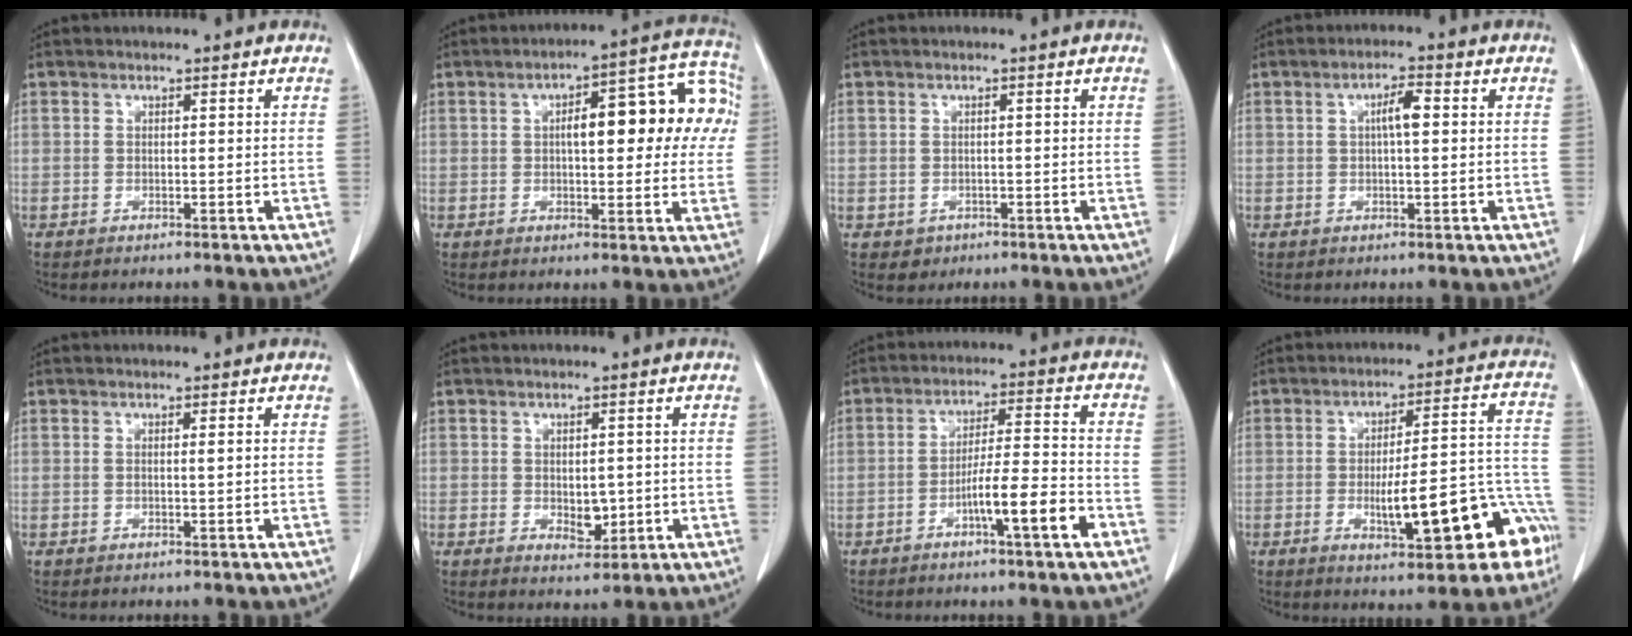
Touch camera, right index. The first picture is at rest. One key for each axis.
{"total": 15.4, "fx": 2.6, "fy": 5.2, "fz": 14.2, "tx": -0.171, "ty": 0.045, "tz": 0.030}
{"total": 2.1, "fx": -1.1, "fy": 1.8, "fz": 0.2, "tx": 0.002, "ty": 0.005, "tz": -0.015}
{"total": 3.7, "fx": 0.6, "fy": 0.8, "fz": 3.6, "tx": -0.060, "ty": 0.008, "tz": 0.008}
{"total": 0.7, "fx": 0.1, "fy": -0.1, "fz": 0.6, "tx": -0.009, "ty": 0.000, "tz": 0.001}
{"total": 3.7, "fx": -0.4, "fy": 2.2, "fz": 2.9, "tx": -0.037, "ty": -0.005, "tz": 0.004}
{"total": 9.1, "fx": -4.1, "fy": 0.0, "fz": 8.1, "tx": -0.131, "ty": 0.005, "tz": -0.069}
{"total": 16.7, "fx": -6.4, "fy": 4.2, "fz": 14.8, "tx": -0.141, "ty": 0.041, "tz": -0.075}